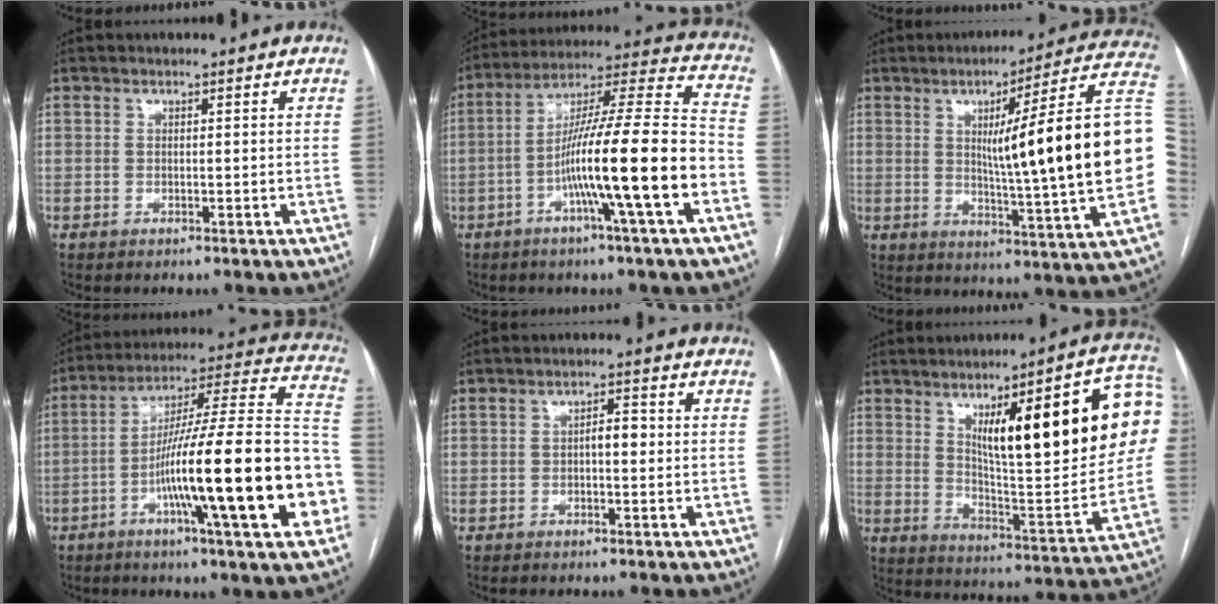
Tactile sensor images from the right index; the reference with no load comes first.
{"total": 18.6, "force": [-6.1, -0.5, 17.5], "torque": [-0.292, 0.006, -0.109]}
{"total": 23.5, "force": [1.6, -0.7, 23.5], "torque": [-0.257, 0.016, 0.013]}
{"total": 27.5, "force": [-7.4, 1.4, 26.5], "torque": [-0.336, 0.000, -0.125]}
{"total": 2.5, "force": [-0.2, 1.0, 2.3], "torque": [-0.032, 0.008, -0.004]}
{"total": 26.4, "force": [7.6, 4.9, 24.8], "torque": [-0.298, 0.026, 0.118]}